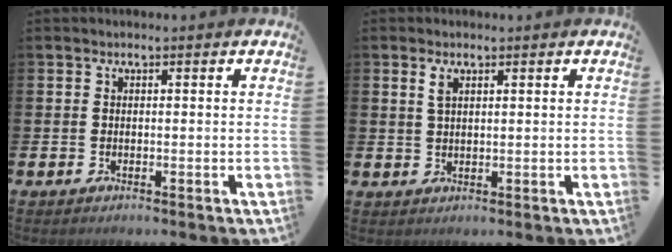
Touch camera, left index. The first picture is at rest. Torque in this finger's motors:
{"motor_torque": [0.29, -0.25, 0.19, 0.07]}